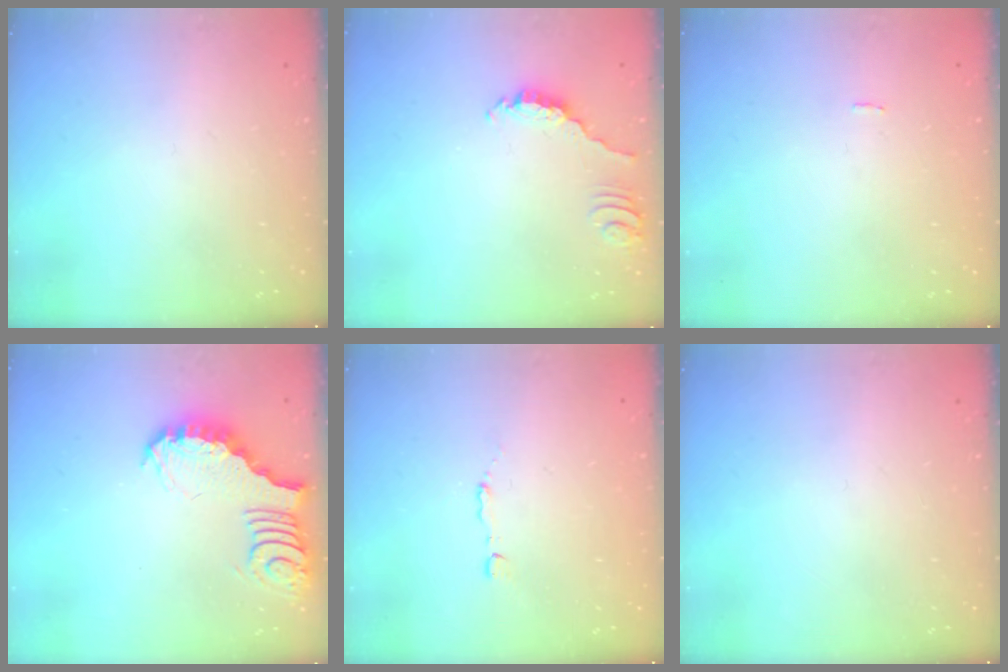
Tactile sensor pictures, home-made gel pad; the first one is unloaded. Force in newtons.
{"total": 2.3, "press": 2.3, "slide": 0.2}
{"total": 0.0}
{"total": 3.9, "press": 3.9, "slide": 0.6}
{"total": 1.1, "press": 1.1, "slide": 0.1}
{"total": 0.0}